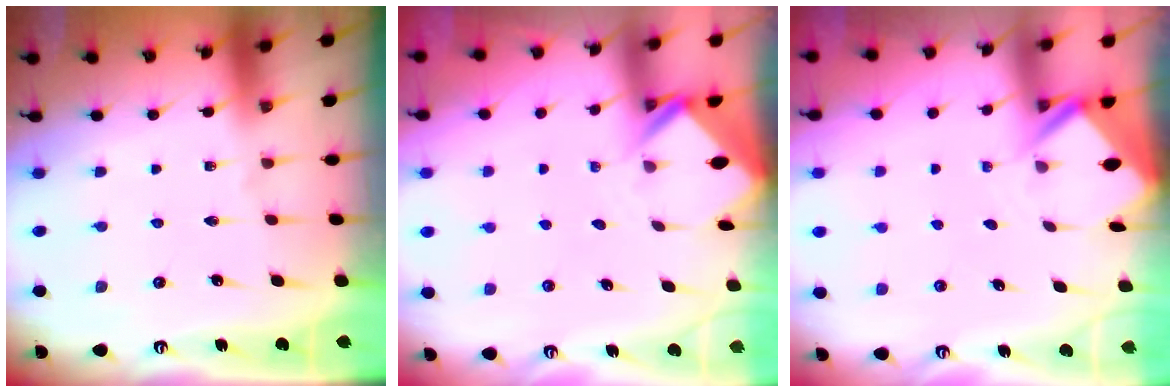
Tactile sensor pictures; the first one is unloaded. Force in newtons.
{"total": 2.7, "press": 2.7, "slide": 0.3}
{"total": 2.4, "press": 2.4, "slide": 0.1}